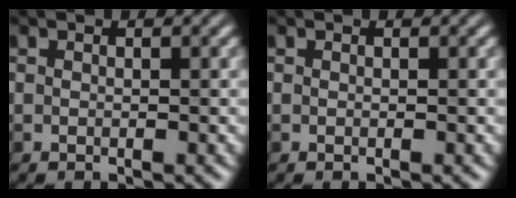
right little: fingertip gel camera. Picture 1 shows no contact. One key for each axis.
{"total": 0.0}